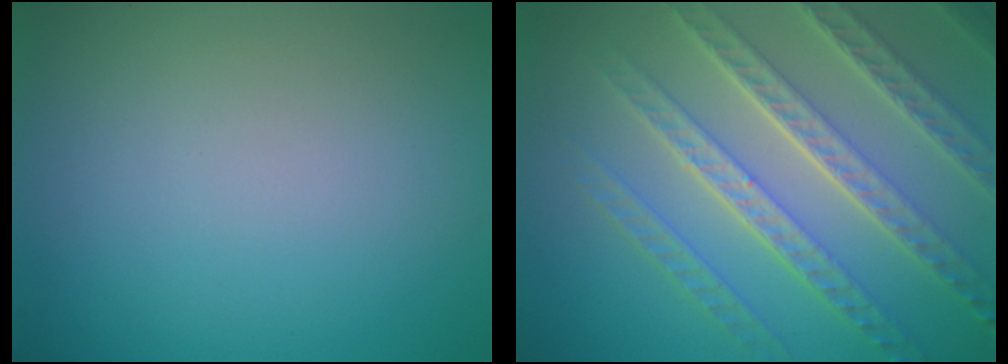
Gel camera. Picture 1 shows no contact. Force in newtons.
{"total": 8.1, "press": 5.8, "slide": 5.7}